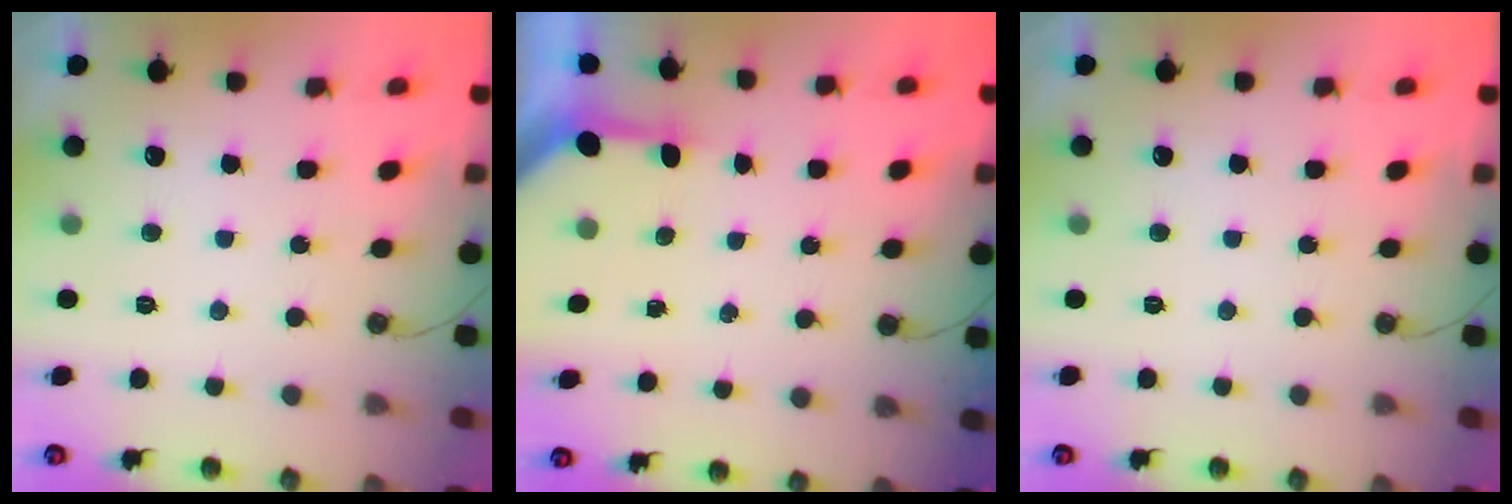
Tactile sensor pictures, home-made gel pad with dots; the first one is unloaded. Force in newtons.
{"total": 3.2, "press": 3.2, "slide": 0.2}
{"total": 0.0}